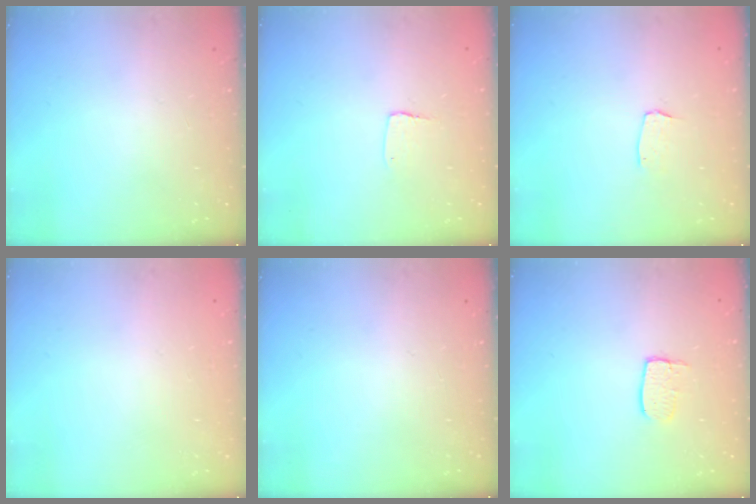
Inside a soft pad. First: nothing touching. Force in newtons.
{"total": 3.5, "press": 3.4, "slide": 0.3}
{"total": 3.6, "press": 3.6, "slide": 0.3}
{"total": 0.0}
{"total": 0.0}
{"total": 6.0, "press": 6.0, "slide": 0.5}